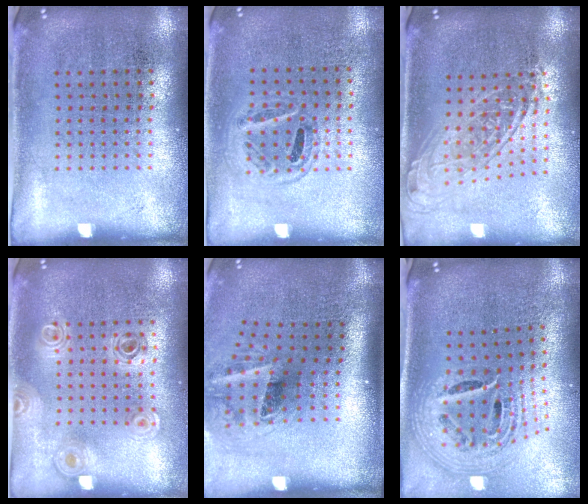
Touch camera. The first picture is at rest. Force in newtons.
{"total": 1.1, "press": 1.0, "slide": 0.4}
{"total": 1.8, "press": 1.4, "slide": 1.0}
{"total": 0.8, "press": 0.8, "slide": 0.0}
{"total": 2.1, "press": 1.3, "slide": 1.6}
{"total": 2.7, "press": 1.8, "slide": 1.9}